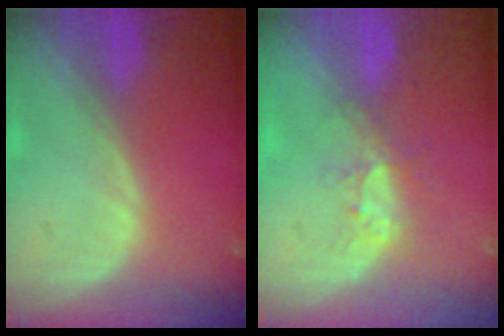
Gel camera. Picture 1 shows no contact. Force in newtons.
{"total": 3.7, "press": 3.2, "slide": 1.9}